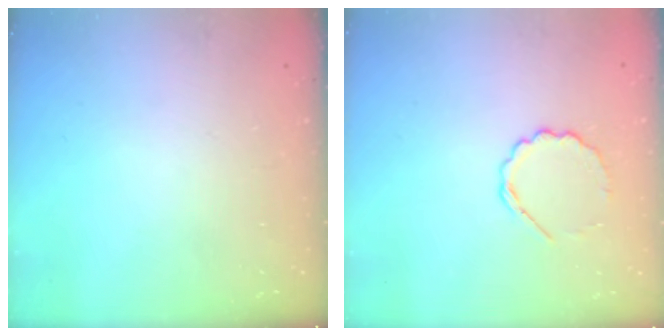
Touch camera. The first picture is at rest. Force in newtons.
{"total": 6.6, "press": 6.3, "slide": 1.9}